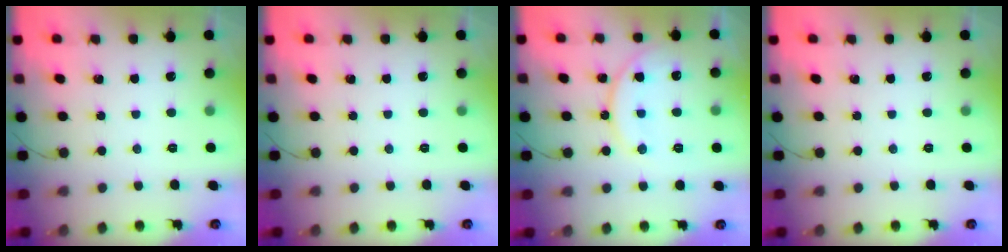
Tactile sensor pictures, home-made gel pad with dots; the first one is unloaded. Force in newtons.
{"total": 0.0}
{"total": 12.2, "press": 12.1, "slide": 0.9}
{"total": 0.0}